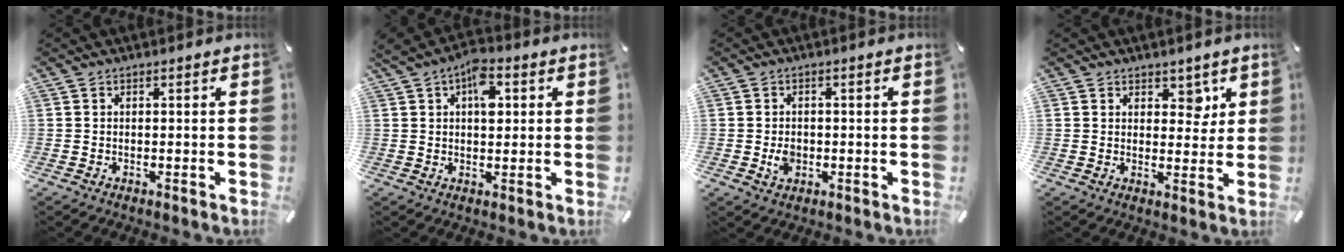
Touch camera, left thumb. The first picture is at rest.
{"total": 7.0, "force": [2.3, 4.3, 5.1], "torque": [-0.061, -0.003, 0.035]}
{"total": 3.5, "force": [-0.5, 2.8, 2.1], "torque": [-0.028, 0.002, -0.010]}
{"total": 4.9, "force": [2.8, 3.5, 2.1], "torque": [-0.003, -0.013, 0.041]}